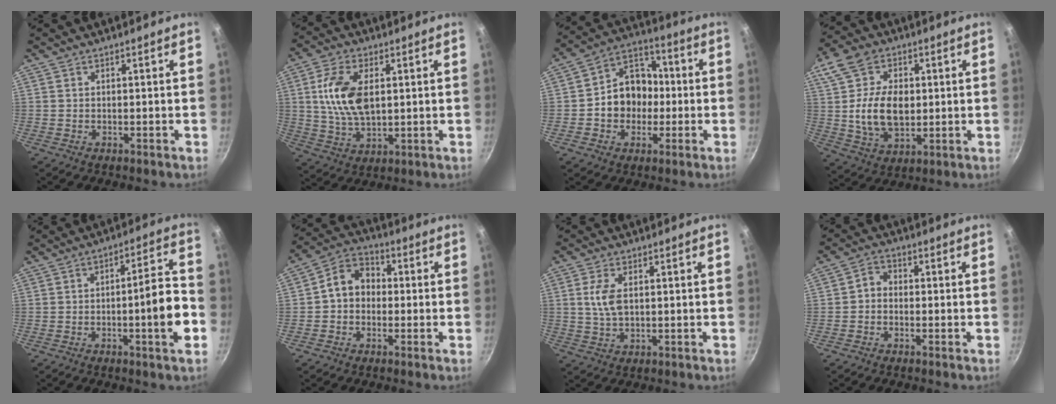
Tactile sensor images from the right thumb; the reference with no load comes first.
{"total": 12.2, "force": [2.3, 6.8, 9.8], "torque": [-0.177, -0.005, 0.045]}
{"total": 12.5, "force": [-1.1, 10.4, 6.9], "torque": [-0.062, 0.031, -0.033]}
{"total": 14.2, "force": [1.0, 9.6, 10.4], "torque": [-0.169, -0.007, 0.017]}
{"total": 10.1, "force": [-3.0, 1.7, 9.5], "torque": [-0.127, 0.035, -0.043]}
{"total": 8.2, "force": [-0.1, 6.7, 4.8], "torque": [-0.050, 0.027, -0.024]}
{"total": 5.4, "force": [1.0, 2.9, 4.4], "torque": [-0.087, 0.000, 0.020]}
{"total": 3.0, "force": [-0.7, 2.4, 1.6], "torque": [-0.022, 0.016, -0.024]}